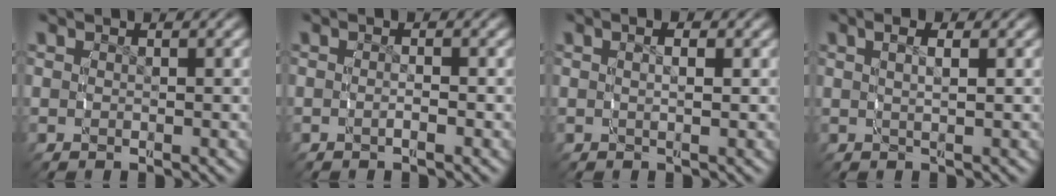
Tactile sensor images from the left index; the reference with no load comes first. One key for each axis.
{"total": 1.0, "fx": -0.6, "fy": 0.1, "fz": 0.7, "tx": -0.019, "ty": 0.000, "tz": -0.011}
{"total": 1.9, "fx": 0.5, "fy": 0.3, "fz": 1.8, "tx": -0.021, "ty": -0.002, "tz": 0.010}
{"total": 2.9, "fx": 1.2, "fy": 0.9, "fz": 2.5, "tx": -0.023, "ty": 0.012, "tz": 0.016}